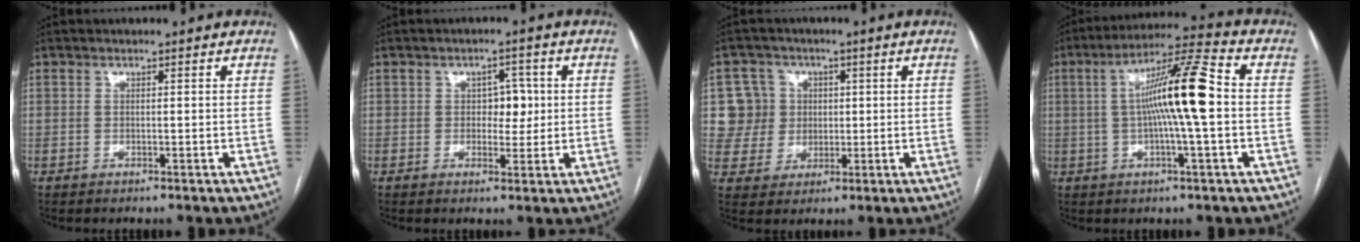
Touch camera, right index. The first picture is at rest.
{"total": 3.8, "force": [0.4, 2.4, 2.9], "torque": [-0.032, 0.010, 0.007]}
{"total": 7.2, "force": [1.5, 7.1, 0.3], "torque": [-0.003, 0.022, 0.033]}
{"total": 12.5, "force": [0.3, 0.0, 12.5], "torque": [-0.218, 0.018, -0.003]}